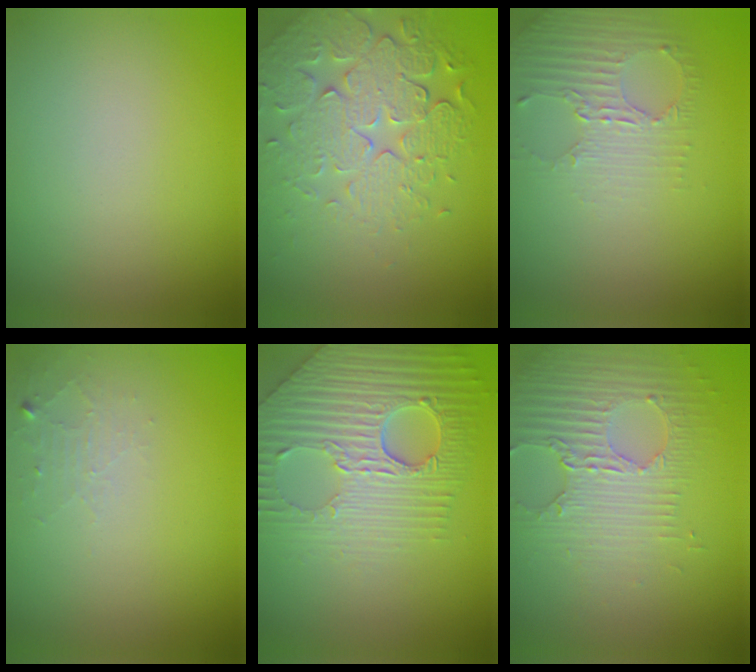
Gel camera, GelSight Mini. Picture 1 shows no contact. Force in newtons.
{"total": 6.9, "press": 5.2, "slide": 4.6}
{"total": 2.6, "press": 1.9, "slide": 1.9}
{"total": 1.3, "press": 1.3, "slide": 0.2}
{"total": 6.9, "press": 5.6, "slide": 4.1}
{"total": 3.6, "press": 3.3, "slide": 1.2}